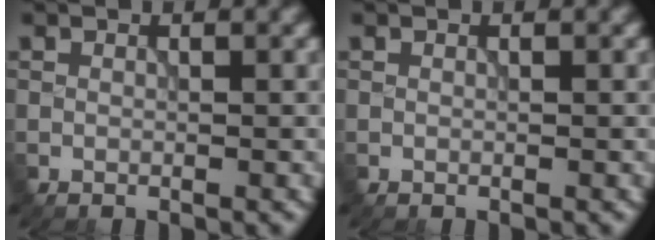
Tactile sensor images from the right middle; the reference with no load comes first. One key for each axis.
{"total": 0.0}